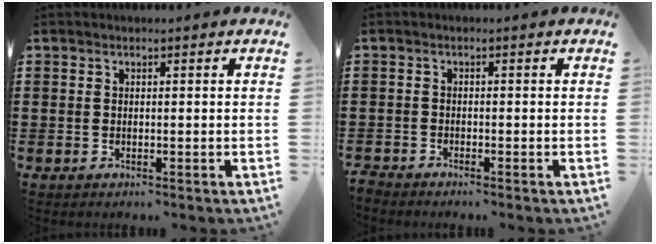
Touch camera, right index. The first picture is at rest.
{"total": 1.5, "force": [-1.5, 0.0, -0.2], "torque": [-0.001, 0.002, -0.034]}